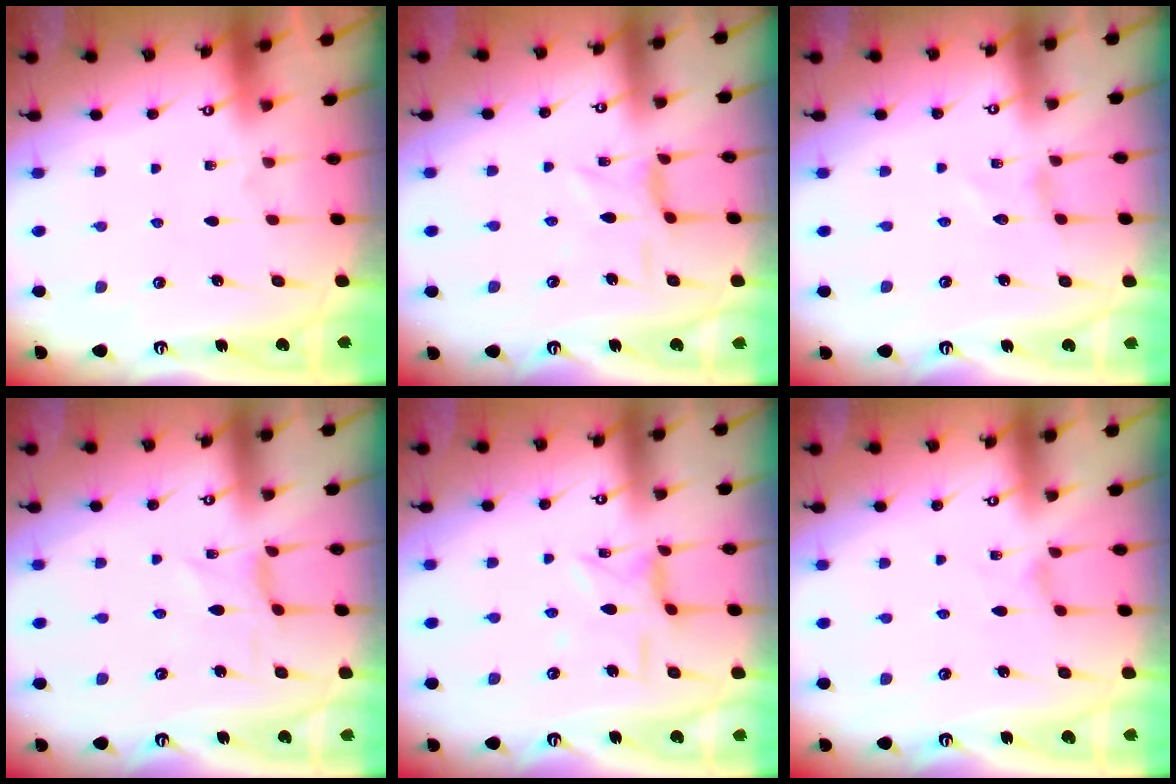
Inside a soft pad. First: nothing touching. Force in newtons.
{"total": 1.8, "press": 1.7, "slide": 0.4}
{"total": 0.0}
{"total": 0.0}
{"total": 4.9, "press": 4.9, "slide": 0.4}
{"total": 0.0}